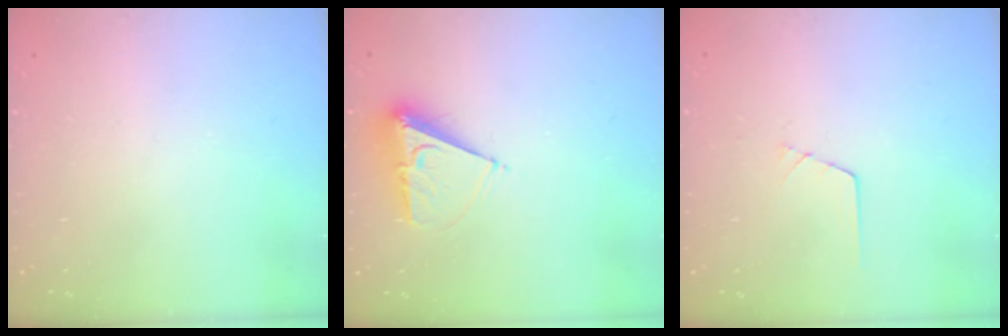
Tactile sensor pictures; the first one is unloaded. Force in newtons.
{"total": 8.7, "press": 8.7, "slide": 0.4}
{"total": 1.6, "press": 1.6, "slide": 0.0}